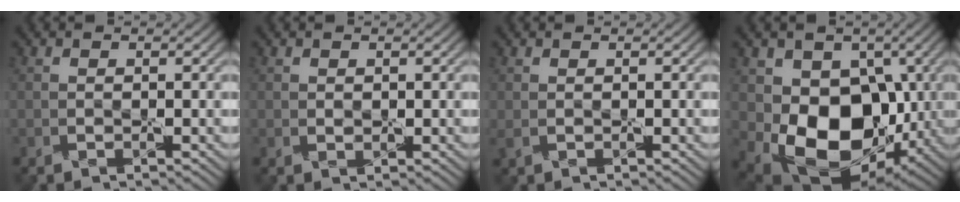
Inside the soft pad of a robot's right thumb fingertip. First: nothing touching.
{"total": 0.7, "force": [0.4, 0.5, 0.3], "torque": [-0.010, -0.004, 0.009]}
{"total": 0.8, "force": [0.2, 0.4, 0.7], "torque": [-0.021, 0.001, 0.003]}
{"total": 13.0, "force": [-0.8, 9.5, 8.9], "torque": [-0.166, -0.039, -0.012]}